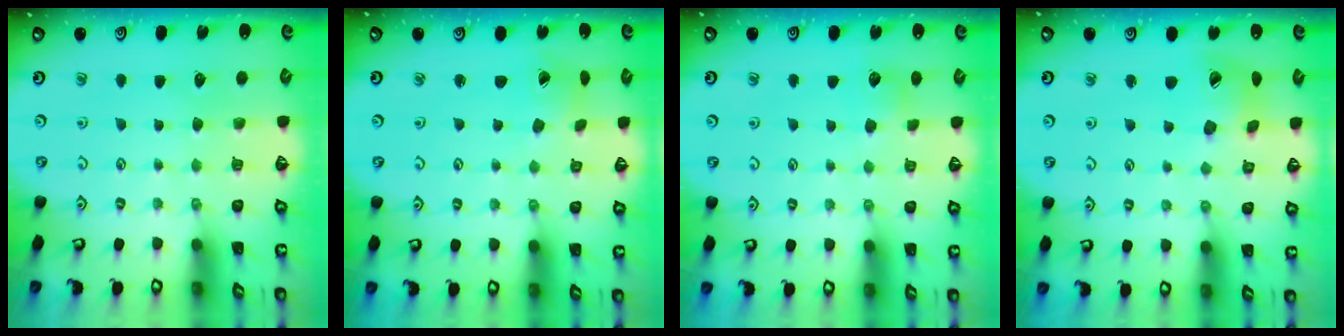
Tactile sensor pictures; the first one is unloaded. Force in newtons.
{"total": 2.4, "press": 2.4, "slide": 0.3}
{"total": 5.4, "press": 5.4, "slide": 0.6}
{"total": 13.0, "press": 12.9, "slide": 1.7}